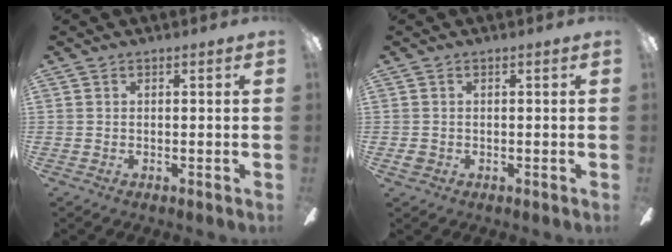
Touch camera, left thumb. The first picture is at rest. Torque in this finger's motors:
{"motor_torque": [-0.19, 0.40, 0.27, -0.17, 0.00]}